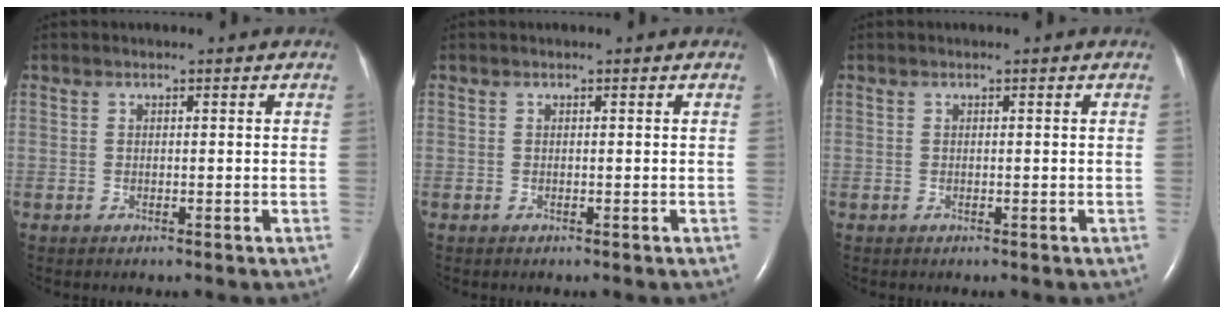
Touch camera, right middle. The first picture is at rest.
{"total": 0.0}
{"total": 0.0}